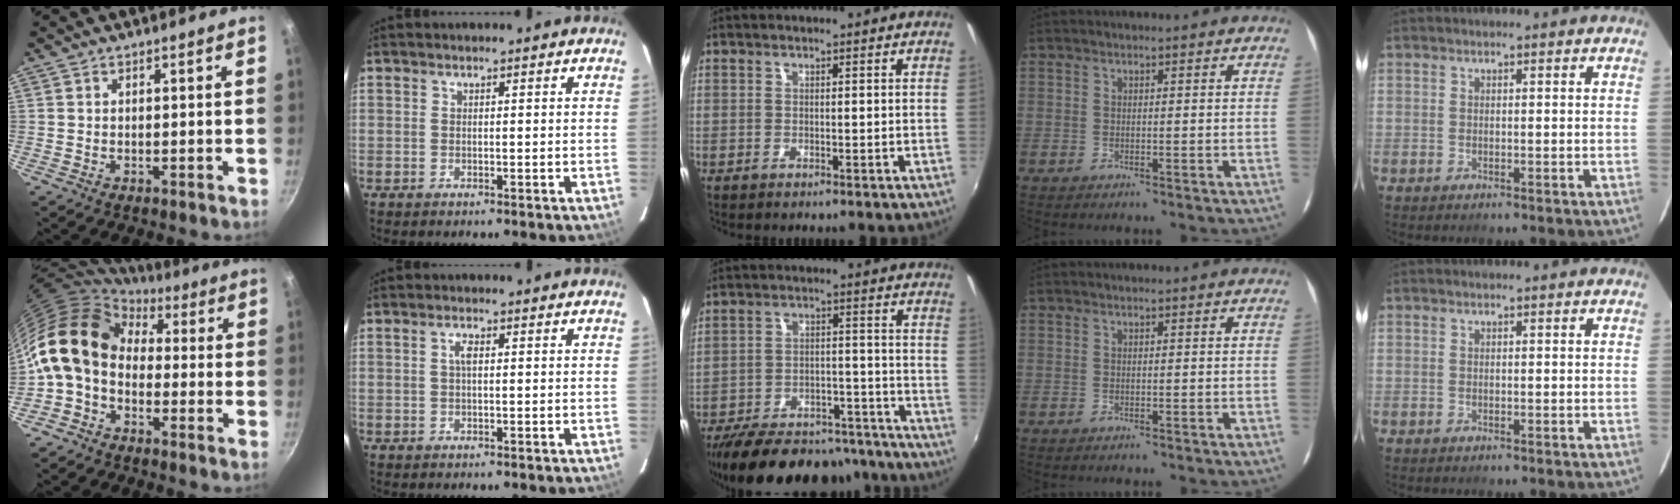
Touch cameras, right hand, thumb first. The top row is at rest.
{"thumb": {"total": 13.8, "force": [0.3, 10.1, 9.3], "torque": [-0.155, 0.034, -0.020]}, "index": {"total": 1.7, "force": [0.3, 0.6, 1.6], "torque": [-0.031, 0.005, 0.003]}, "middle": {"total": 26.8, "force": [-22.9, 9.4, 10.3], "torque": [-0.204, 0.013, -0.303]}}